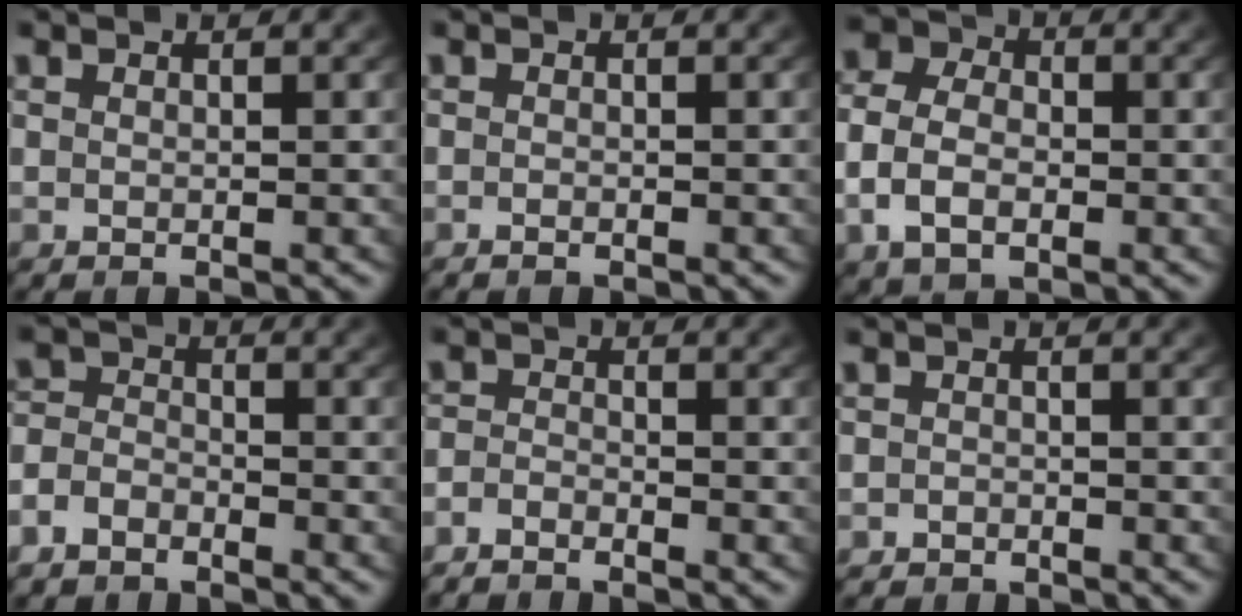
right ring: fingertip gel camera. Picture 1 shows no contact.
{"total": 0.7, "force": [-0.7, -0.1, 0.1], "torque": [-0.012, -0.008, -0.008]}
{"total": 5.4, "force": [-1.1, 4.3, 3.1], "torque": [-0.071, -0.016, -0.015]}
{"total": 4.2, "force": [-2.6, 3.1, 0.9], "torque": [-0.031, -0.025, -0.043]}
{"total": 2.6, "force": [-2.4, 0.9, 0.1], "torque": [-0.013, -0.017, -0.041]}
{"total": 1.7, "force": [-1.5, 0.5, -0.4], "torque": [0.002, -0.018, -0.018]}